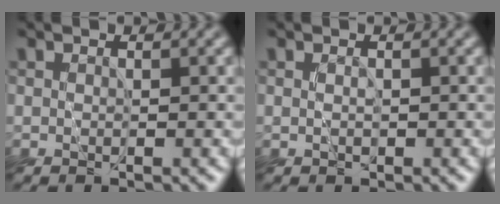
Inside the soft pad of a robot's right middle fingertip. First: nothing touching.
{"total": 0.0}